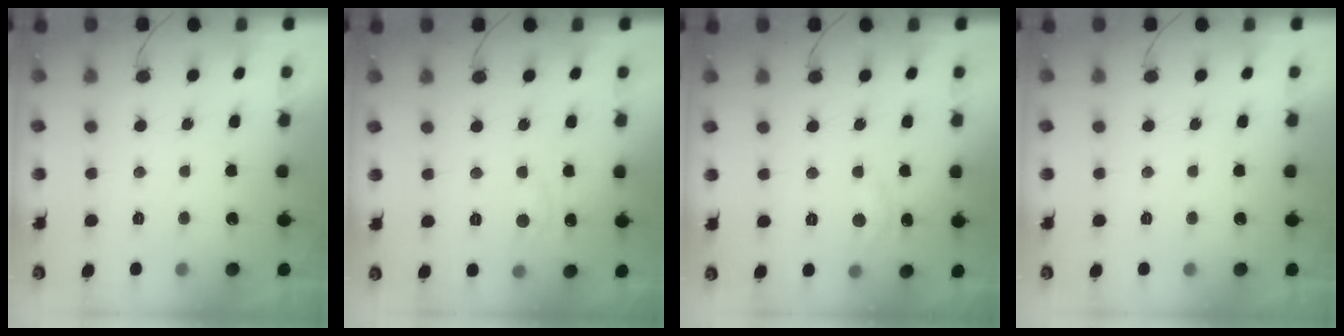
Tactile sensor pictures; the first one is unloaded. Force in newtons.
{"total": 3.9, "press": 3.9, "slide": 0.5}
{"total": 5.0, "press": 4.9, "slide": 0.5}
{"total": 0.0}